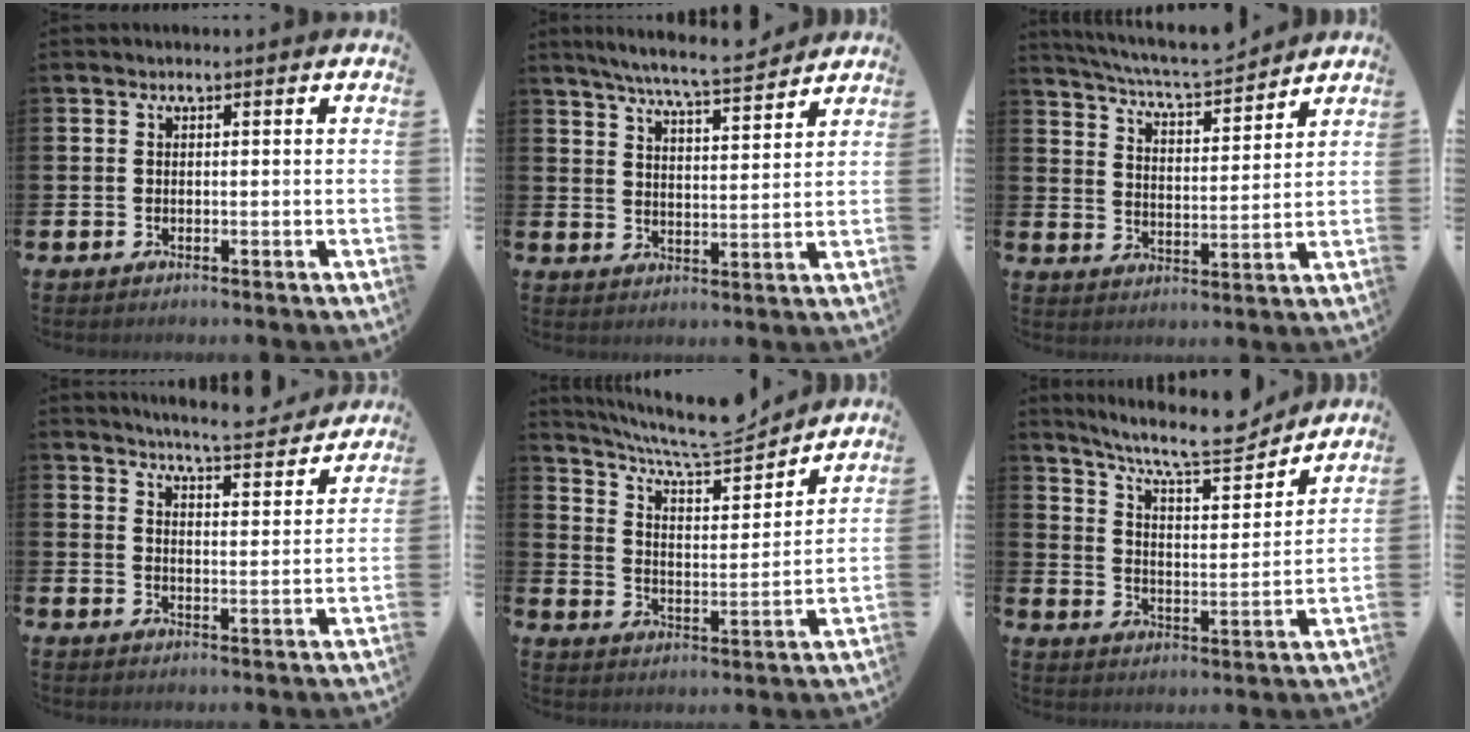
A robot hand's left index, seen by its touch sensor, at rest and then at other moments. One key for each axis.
{"total": 9.8, "fx": 8.7, "fy": 2.0, "fz": 4.0, "tx": -0.099, "ty": -0.058, "tz": 0.149}
{"total": 6.4, "fx": 6.3, "fy": 0.2, "fz": 1.3, "tx": -0.056, "ty": -0.044, "tz": 0.110}
{"total": 5.9, "fx": 5.8, "fy": -0.1, "fz": 1.0, "tx": -0.030, "ty": -0.043, "tz": 0.100}
{"total": 9.1, "fx": 8.3, "fy": 1.5, "fz": 3.2, "tx": -0.091, "ty": -0.057, "tz": 0.146}
{"total": 9.8, "fx": 8.8, "fy": 1.7, "fz": 4.0, "tx": -0.098, "ty": -0.054, "tz": 0.151}